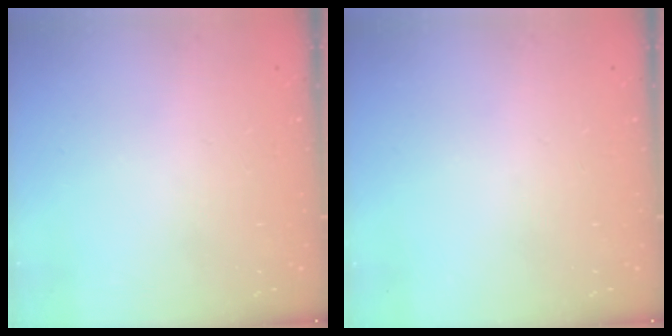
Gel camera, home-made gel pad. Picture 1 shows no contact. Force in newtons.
{"total": 0.0}